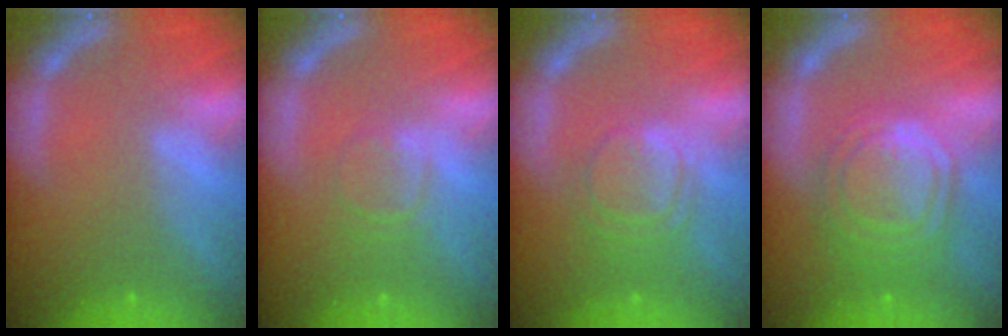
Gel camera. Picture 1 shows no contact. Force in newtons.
{"total": 2.4}
{"total": 5.1}
{"total": 9.5}